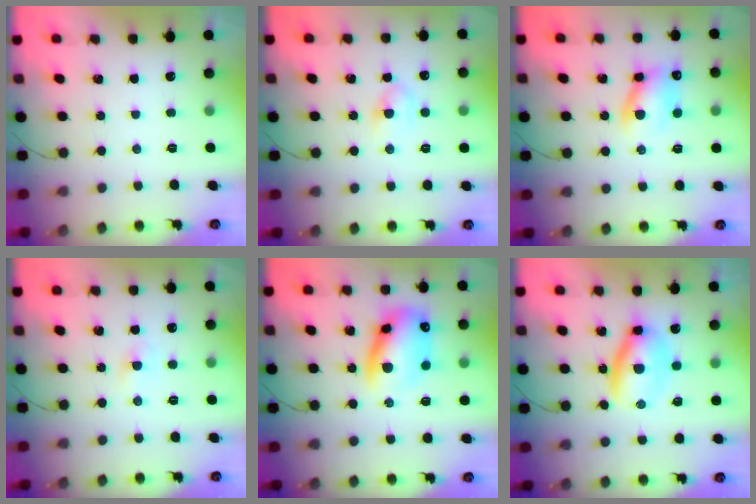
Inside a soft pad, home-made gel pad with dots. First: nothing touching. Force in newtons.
{"total": 5.0, "press": 4.9, "slide": 1.1}
{"total": 9.8, "press": 9.7, "slide": 1.5}
{"total": 2.2, "press": 2.1, "slide": 0.8}
{"total": 13.8, "press": 13.5, "slide": 2.9}
{"total": 7.3, "press": 7.2, "slide": 1.2}